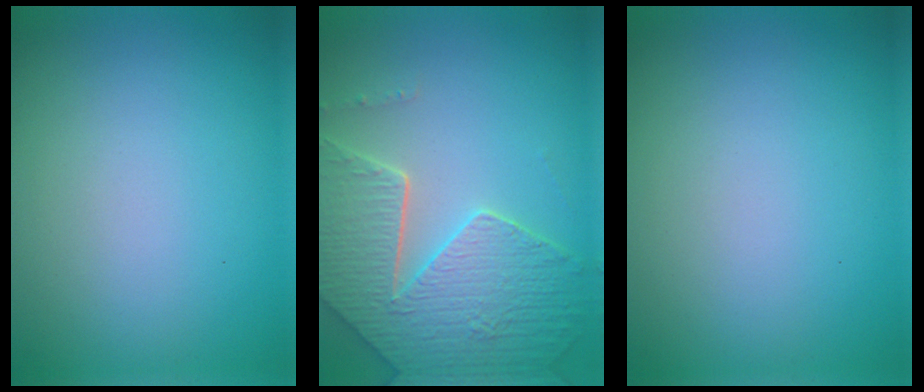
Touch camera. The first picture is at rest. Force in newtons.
{"total": 7.8, "press": 5.7, "slide": 5.3}
{"total": 0.0}